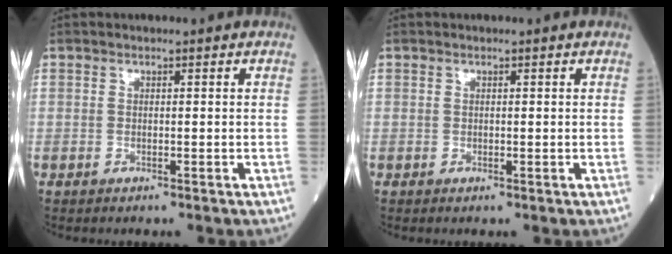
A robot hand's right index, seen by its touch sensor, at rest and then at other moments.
{"total": 0.0}